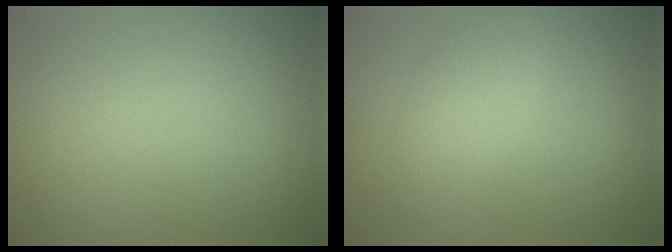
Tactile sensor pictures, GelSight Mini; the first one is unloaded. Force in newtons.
{"total": 2.9, "press": 2.9, "slide": 0.2}